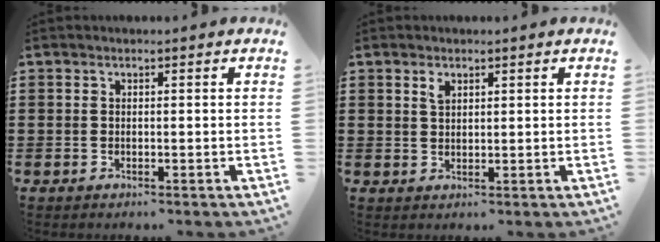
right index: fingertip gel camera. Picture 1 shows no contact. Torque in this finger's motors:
{"motor_torque": [0.20, -0.14, 0.07, 0.04]}